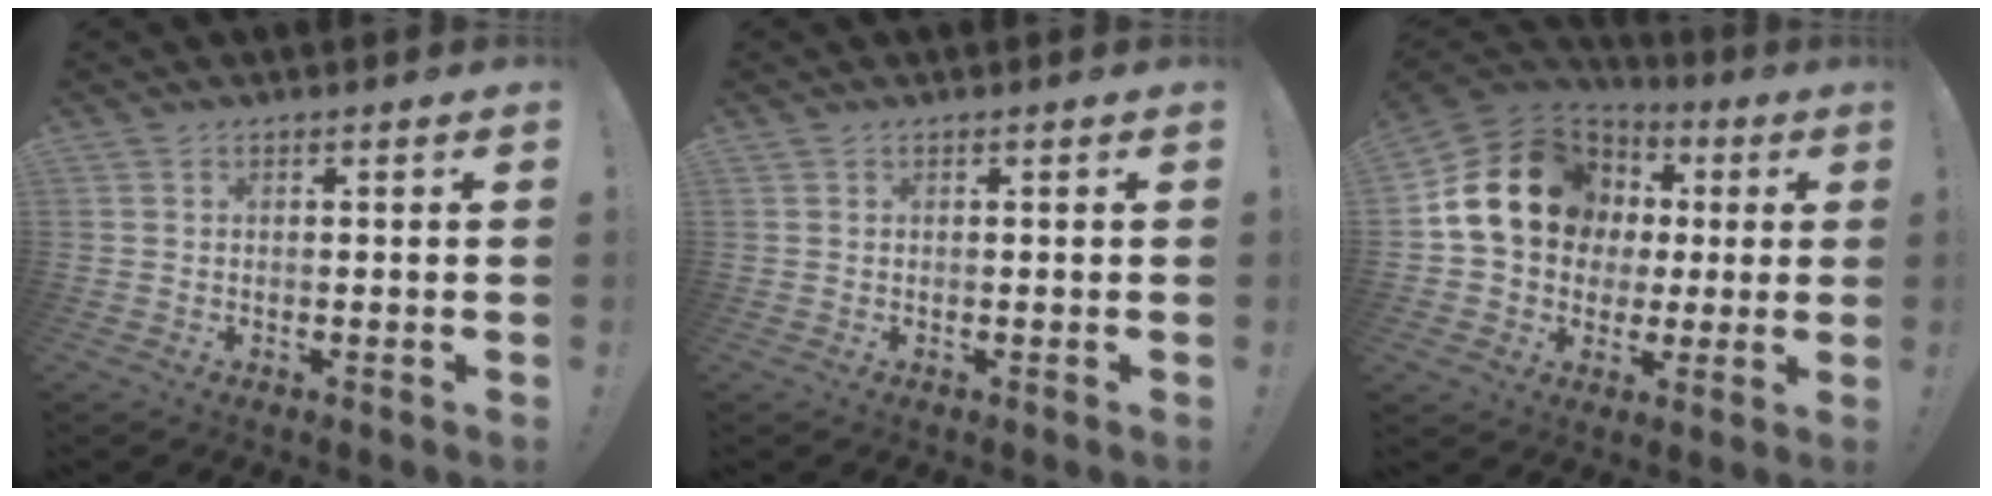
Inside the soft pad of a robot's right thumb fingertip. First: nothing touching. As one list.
[{"total": 0.0}, {"total": 19.4, "force": [4.5, 15.6, 10.6], "torque": [-0.162, -0.002, 0.107]}]